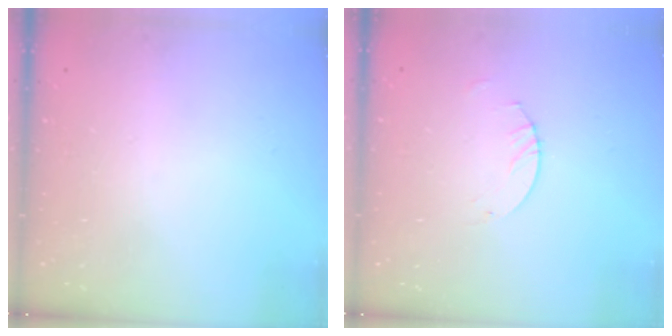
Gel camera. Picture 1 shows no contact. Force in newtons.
{"total": 2.0, "press": 2.0, "slide": 0.2}